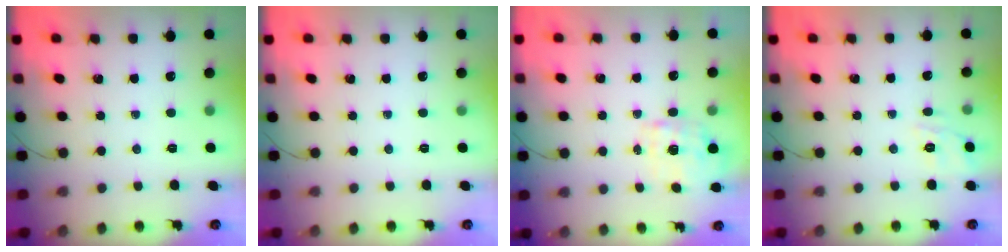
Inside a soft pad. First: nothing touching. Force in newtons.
{"total": 0.0}
{"total": 1.8, "press": 1.7, "slide": 0.5}
{"total": 8.7, "press": 8.6, "slide": 1.5}